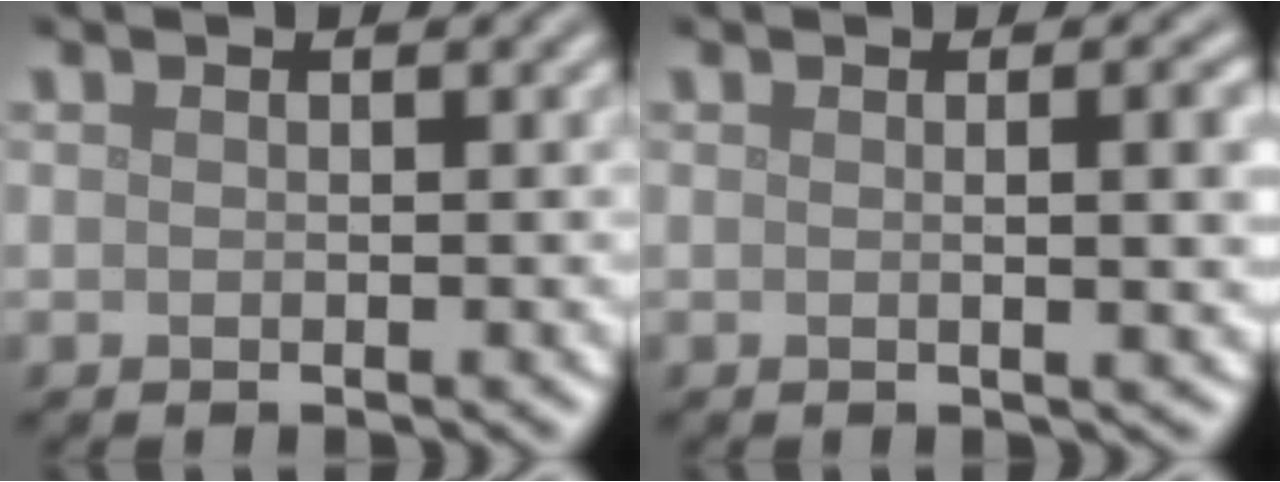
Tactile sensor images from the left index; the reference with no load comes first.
{"total": 3.9, "force": [0.3, 1.2, 3.7], "torque": [-0.038, 0.008, 0.001]}